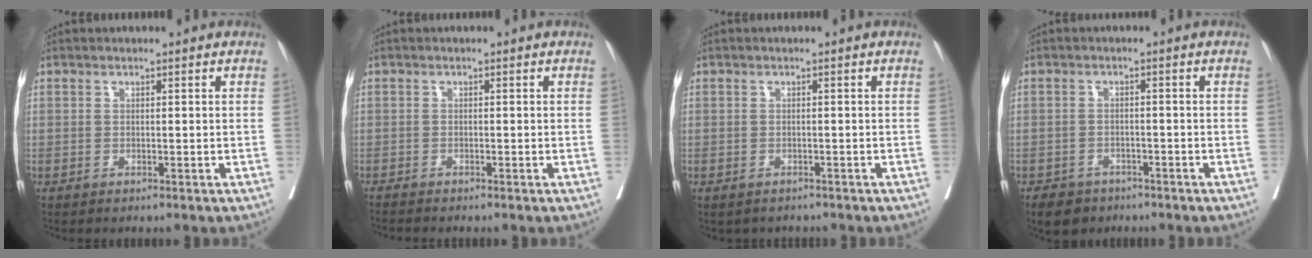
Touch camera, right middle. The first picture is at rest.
{"total": 1.9, "force": [-1.8, -0.3, 0.5], "torque": [-0.012, -0.004, -0.034]}
{"total": 3.4, "force": [-2.9, 1.6, 0.8], "torque": [-0.015, 0.003, -0.034]}
{"total": 4.5, "force": [-3.4, 2.8, 1.0], "torque": [-0.018, 0.003, -0.054]}